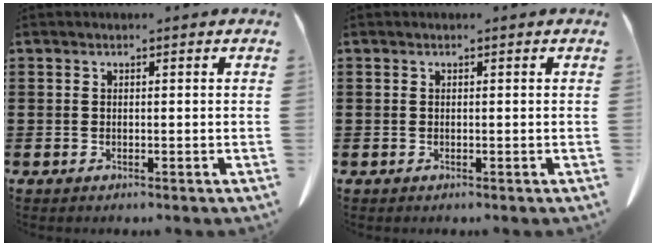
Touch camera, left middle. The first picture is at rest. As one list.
[{"total": 0.0}]